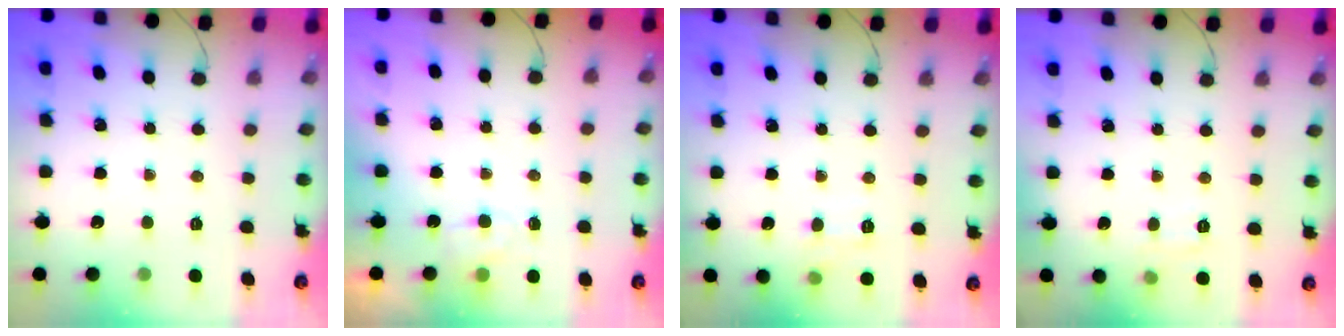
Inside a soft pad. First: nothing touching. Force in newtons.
{"total": 5.1, "press": 5.0, "slide": 1.2}
{"total": 6.9, "press": 6.7, "slide": 1.6}
{"total": 3.8, "press": 3.6, "slide": 1.2}